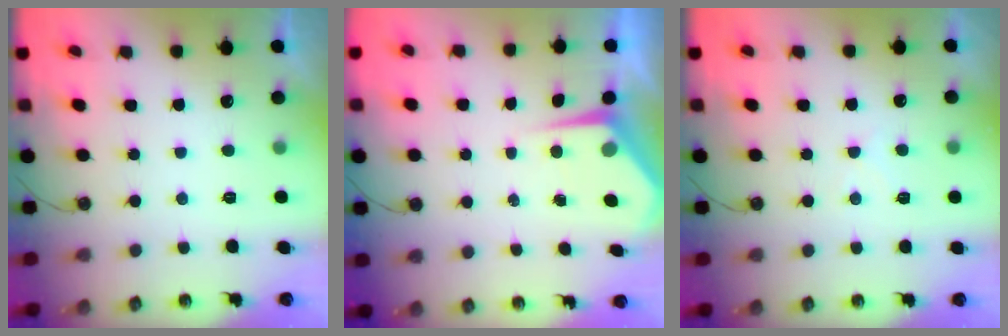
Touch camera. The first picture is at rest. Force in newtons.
{"total": 4.8, "press": 4.8, "slide": 0.5}
{"total": 5.1, "press": 5.1, "slide": 0.6}